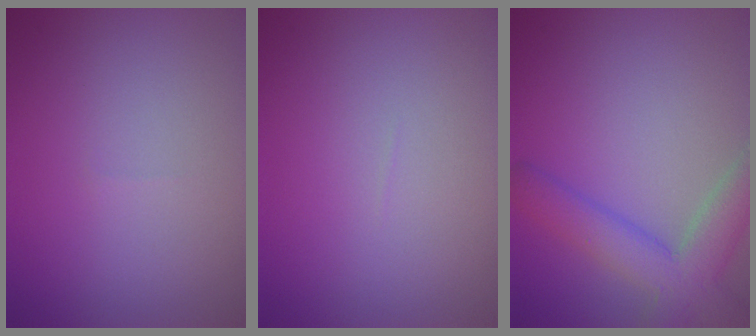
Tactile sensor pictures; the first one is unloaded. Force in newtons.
{"total": 0.0}
{"total": 5.0, "press": 5.0, "slide": 0.3}